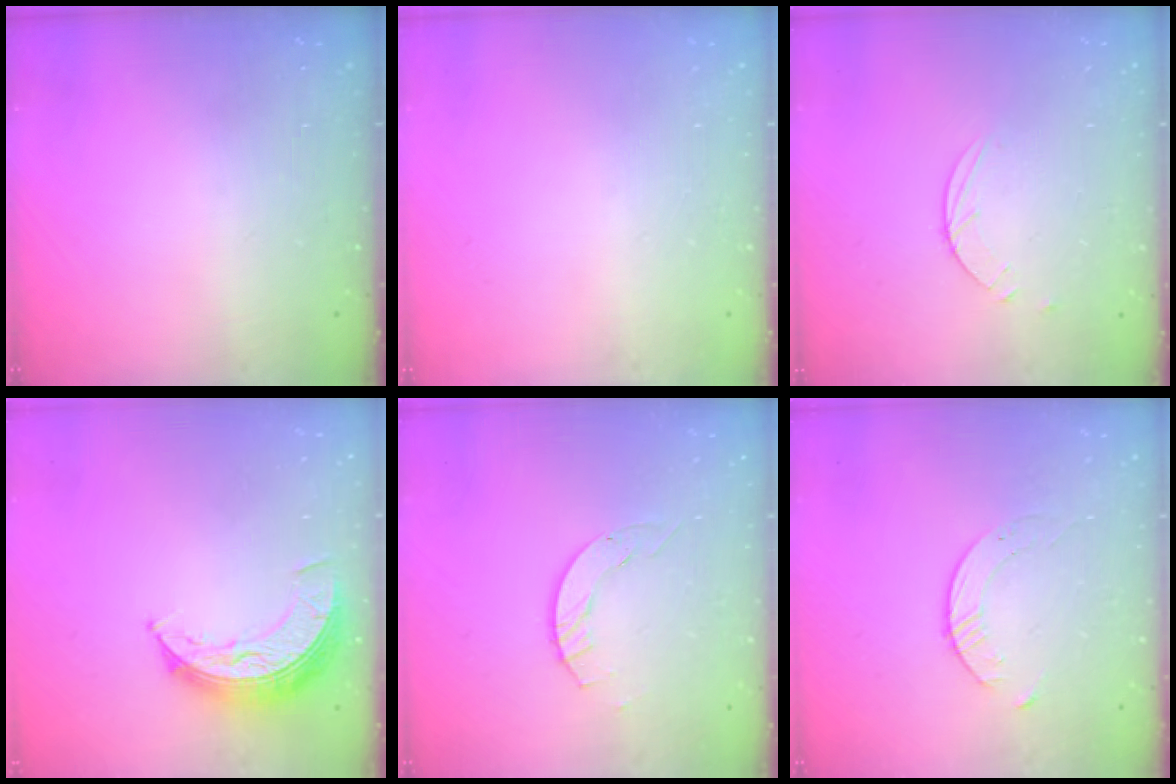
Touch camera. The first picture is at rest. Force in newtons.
{"total": 0.0}
{"total": 2.5, "press": 2.4, "slide": 0.3}
{"total": 9.1, "press": 9.1, "slide": 0.6}
{"total": 2.1, "press": 2.1, "slide": 0.3}
{"total": 4.2, "press": 4.2, "slide": 0.5}